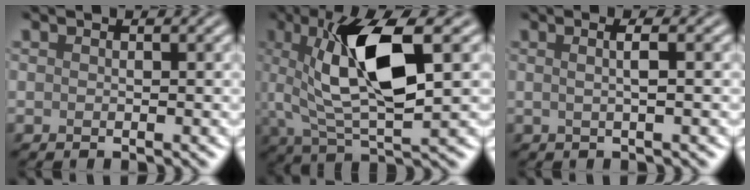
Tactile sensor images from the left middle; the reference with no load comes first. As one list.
[{"total": 9.3, "force": [2.1, 2.8, 8.6], "torque": [-0.155, 0.002, 0.036]}, {"total": 2.6, "force": [0.4, 0.9, 2.4], "torque": [-0.022, 0.004, -0.013]}]